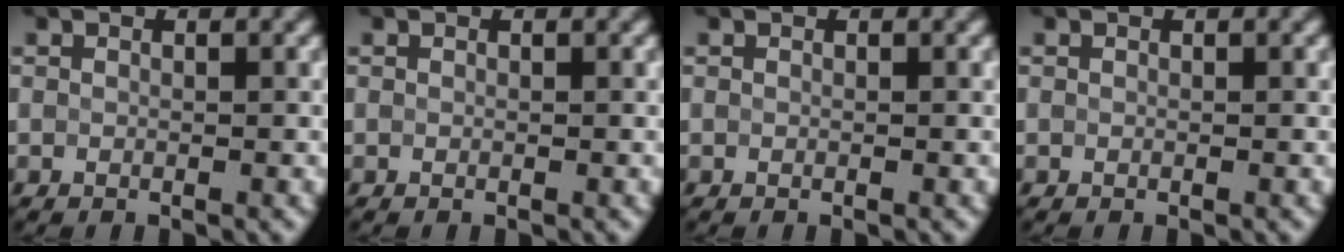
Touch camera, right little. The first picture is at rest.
{"total": 0.0}
{"total": 0.0}
{"total": 0.0}